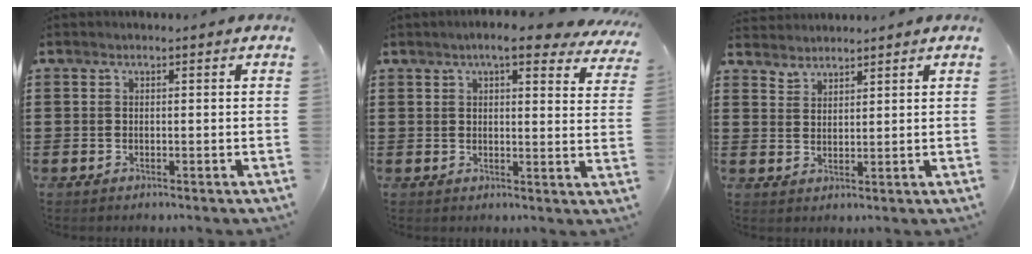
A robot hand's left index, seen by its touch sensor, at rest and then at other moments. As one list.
[{"total": 6.6, "force": [5.1, 0.6, 4.0], "torque": [-0.076, -0.013, 0.088]}, {"total": 2.6, "force": [2.5, 0.6, -0.4], "torque": [-0.001, -0.005, 0.050]}]